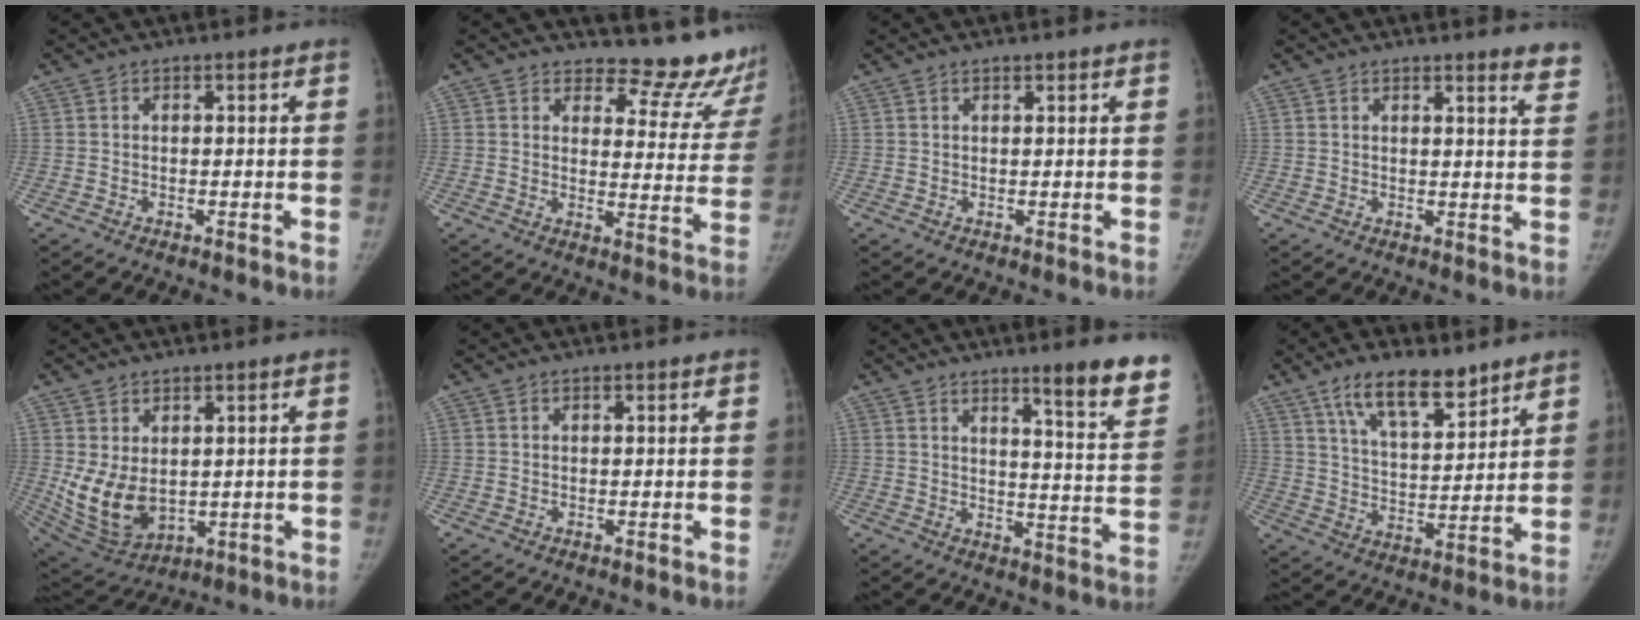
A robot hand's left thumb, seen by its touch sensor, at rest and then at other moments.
{"total": 12.8, "force": [12.3, 3.1, 1.1], "torque": [0.034, -0.139, 0.132]}
{"total": 0.8, "force": [0.7, 0.2, 0.4], "torque": [-0.006, -0.004, 0.012]}
{"total": 5.1, "force": [4.6, 0.4, 2.2], "torque": [-0.015, -0.028, 0.037]}
{"total": 10.1, "force": [1.0, 6.7, 7.6], "torque": [-0.134, -0.019, 0.047]}
{"total": 0.0}
{"total": 12.7, "force": [8.8, 1.1, 9.2], "torque": [-0.097, -0.064, 0.117]}
{"total": 12.5, "force": [8.7, 4.6, 7.7], "torque": [-0.107, -0.051, 0.157]}